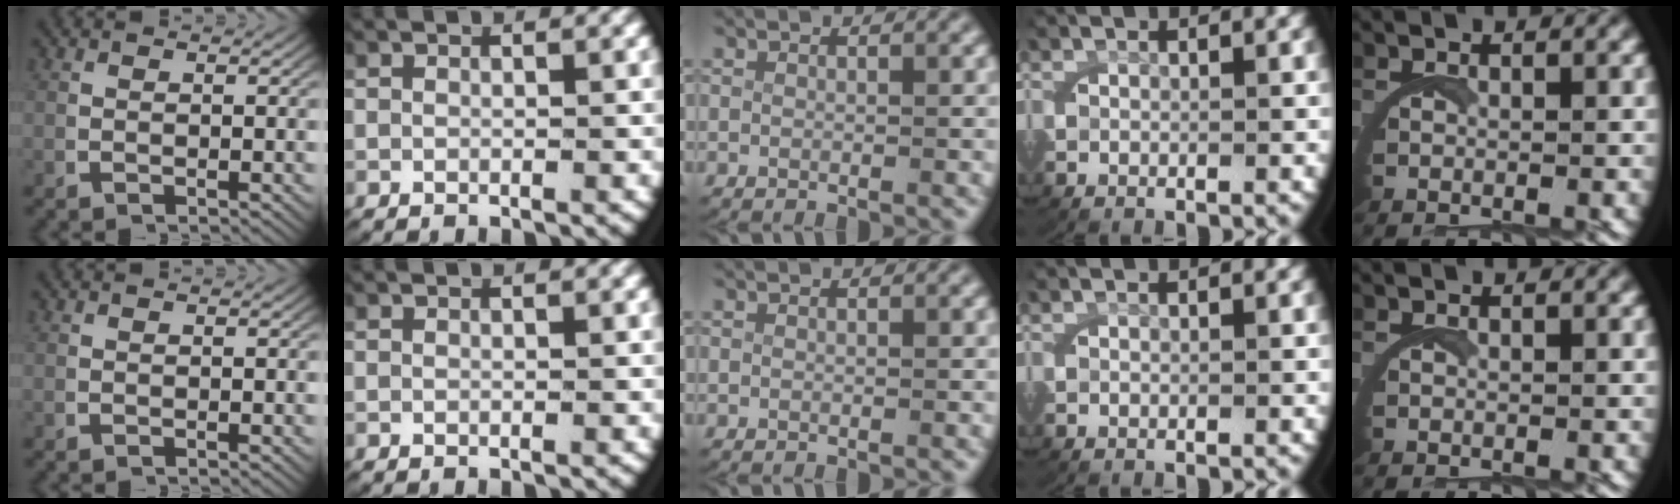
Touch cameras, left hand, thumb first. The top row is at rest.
{}